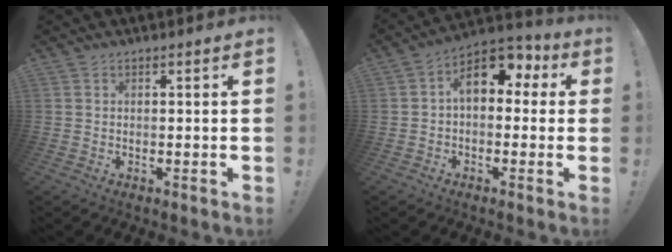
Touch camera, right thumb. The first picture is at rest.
{"total": 11.0, "force": [3.9, 6.2, 8.2], "torque": [-0.124, -0.004, 0.076]}